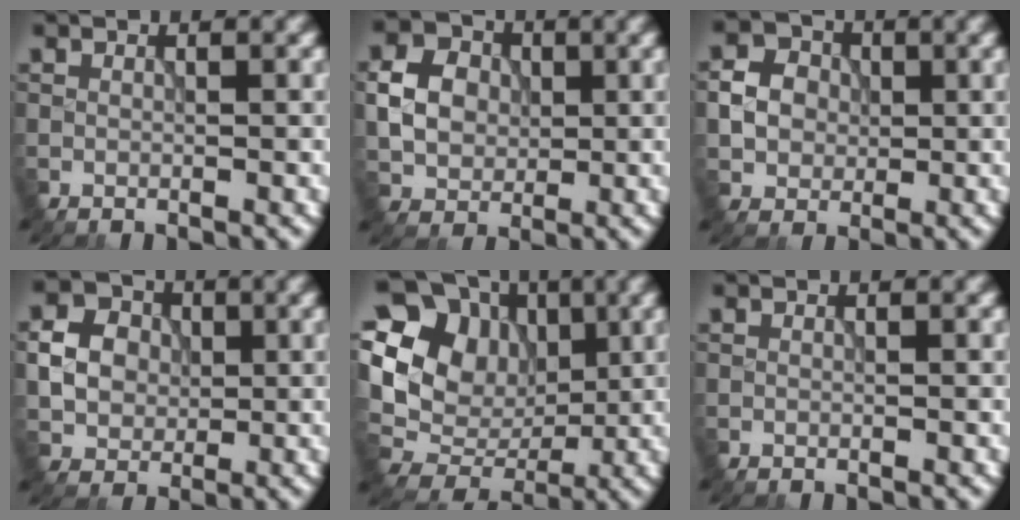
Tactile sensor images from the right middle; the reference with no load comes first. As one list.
[{"total": 4.4, "force": [0.2, 3.8, 2.3], "torque": [-0.041, 0.004, 0.000]}, {"total": 3.4, "force": [-0.1, 3.1, 1.3], "torque": [-0.017, 0.003, -0.005]}, {"total": 4.0, "force": [0.1, 3.5, 1.8], "torque": [-0.029, 0.004, -0.002]}, {"total": 11.9, "force": [3.1, 9.8, 6.0], "torque": [-0.125, 0.024, 0.044]}, {"total": 0.0}]